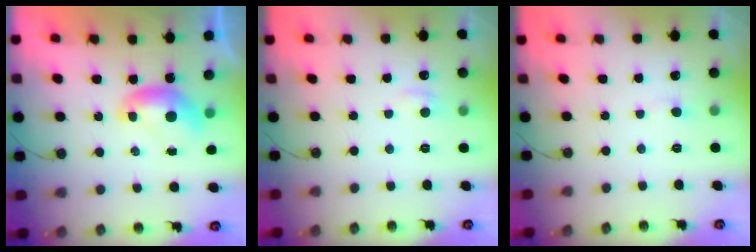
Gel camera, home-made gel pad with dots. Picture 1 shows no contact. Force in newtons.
{"total": 0.8, "press": 0.1, "slide": 0.8}
{"total": 0.7, "press": 0.6, "slide": 0.4}